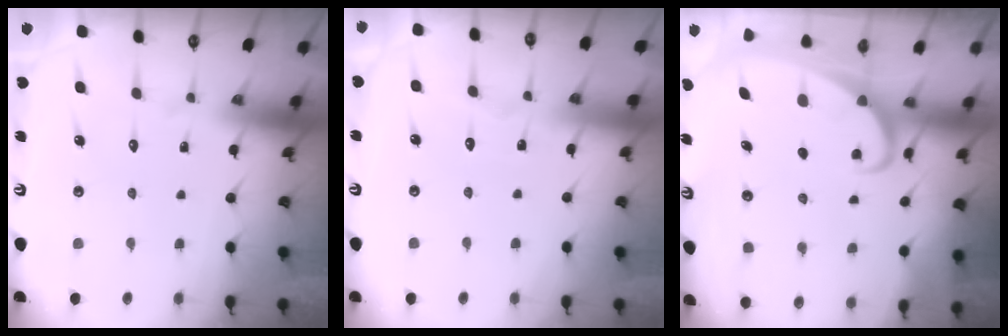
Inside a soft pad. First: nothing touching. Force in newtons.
{"total": 1.8, "press": 1.8, "slide": 0.2}
{"total": 2.2, "press": 2.2, "slide": 0.3}